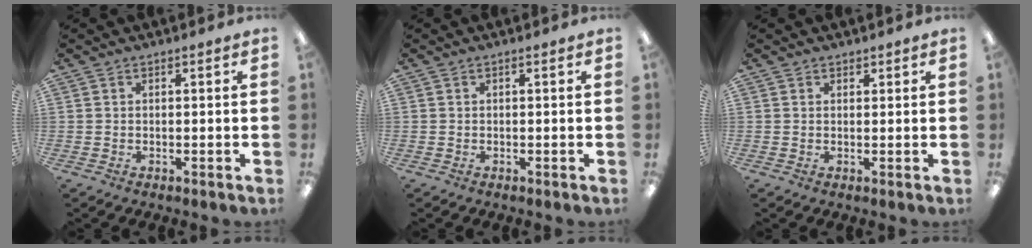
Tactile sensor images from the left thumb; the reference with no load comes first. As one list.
[{"total": 0.0}, {"total": 1.2, "force": [1.0, 0.6, 0.0], "torque": [0.008, -0.003, 0.018]}]